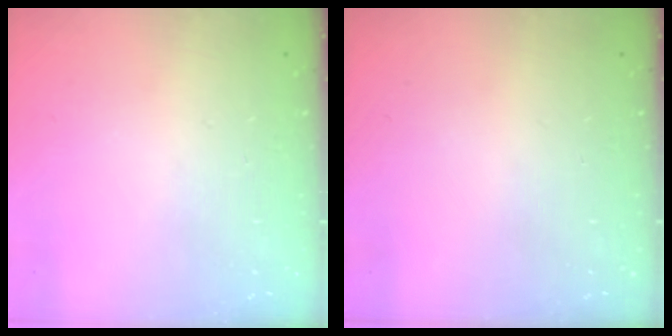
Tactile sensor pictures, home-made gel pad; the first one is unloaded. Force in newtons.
{"total": 0.0}